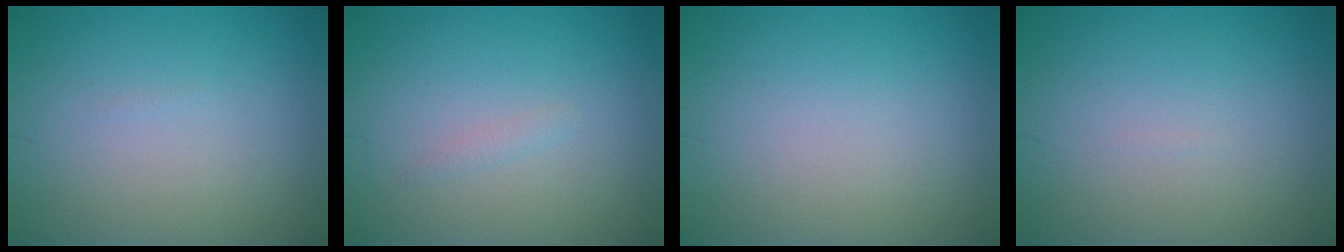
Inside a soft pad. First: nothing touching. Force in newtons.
{"total": 0.6, "press": 0.6, "slide": 0.0}
{"total": 0.0}
{"total": 0.0}